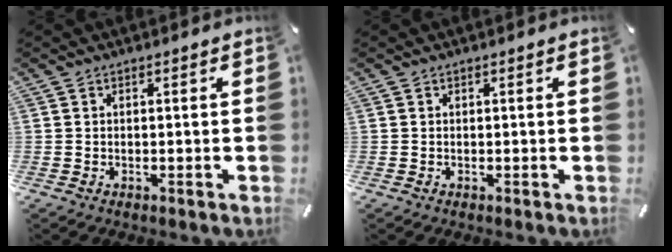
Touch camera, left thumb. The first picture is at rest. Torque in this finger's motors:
{"motor_torque": [0.00, 0.00, 0.00, 0.00, 0.00]}